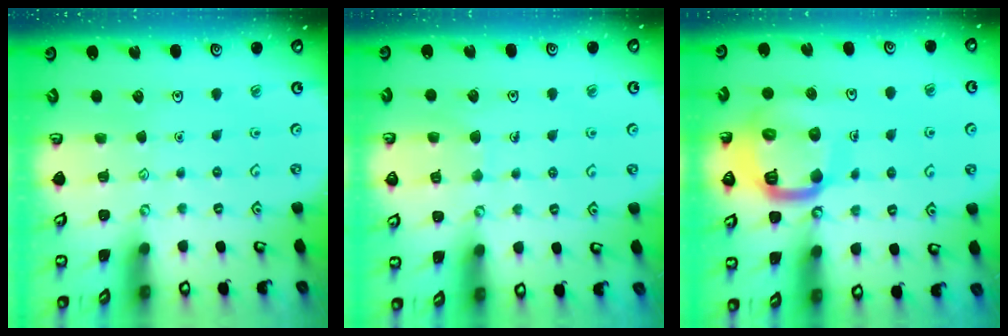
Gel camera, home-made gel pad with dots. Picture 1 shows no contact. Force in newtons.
{"total": 4.8, "press": 4.8, "slide": 0.3}
{"total": 17.4, "press": 17.3, "slide": 1.9}